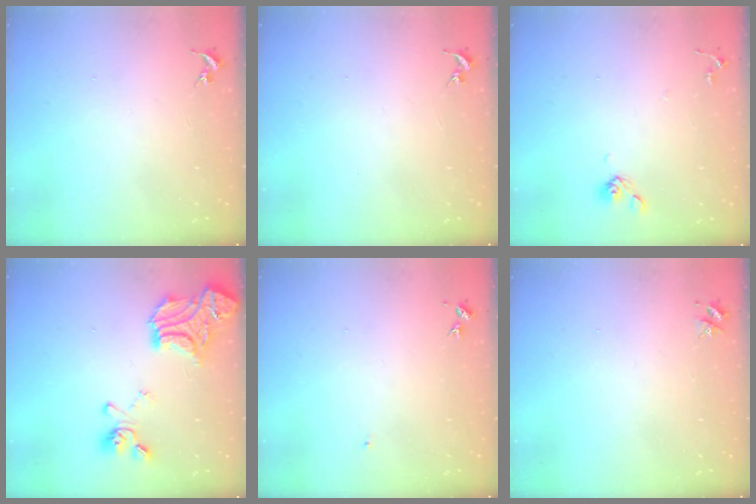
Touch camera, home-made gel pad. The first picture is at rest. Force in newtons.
{"total": 0.0}
{"total": 6.3, "press": 6.2, "slide": 1.1}
{"total": 22.1, "press": 22.0, "slide": 2.1}
{"total": 3.3, "press": 3.3, "slide": 0.4}
{"total": 3.5, "press": 3.5, "slide": 0.5}